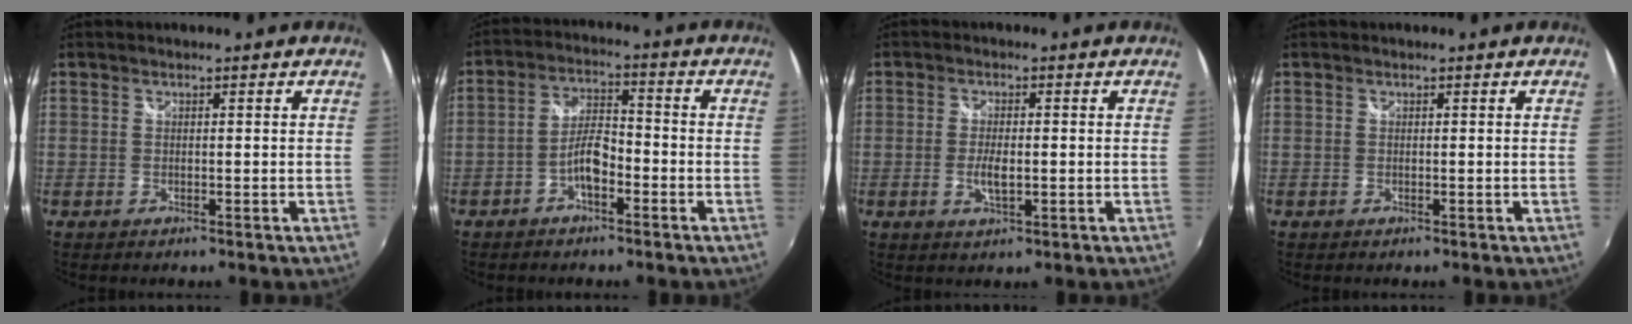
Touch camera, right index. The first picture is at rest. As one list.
[{"total": 5.5, "force": [-2.9, 2.0, 4.1], "torque": [-0.087, 0.012, -0.052]}, {"total": 3.8, "force": [-0.8, 1.3, 3.5], "torque": [-0.067, -0.007, -0.013]}, {"total": 0.0}]